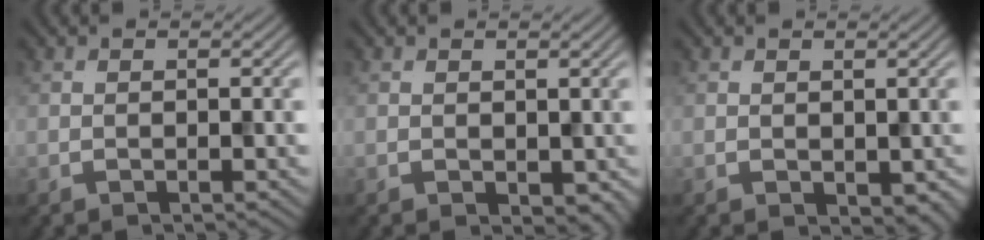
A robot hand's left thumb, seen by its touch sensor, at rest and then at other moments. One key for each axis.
{"total": 1.4, "fx": 0.3, "fy": 1.0, "fz": 1.0, "tx": -0.019, "ty": -0.008, "tz": 0.009}
{"total": 1.5, "fx": 0.2, "fy": 1.0, "fz": 1.1, "tx": -0.020, "ty": -0.008, "tz": 0.009}